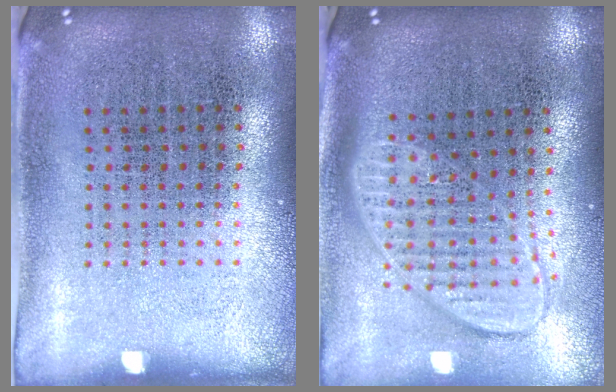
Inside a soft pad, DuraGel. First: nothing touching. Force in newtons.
{"total": 1.8, "press": 1.5, "slide": 1.0}